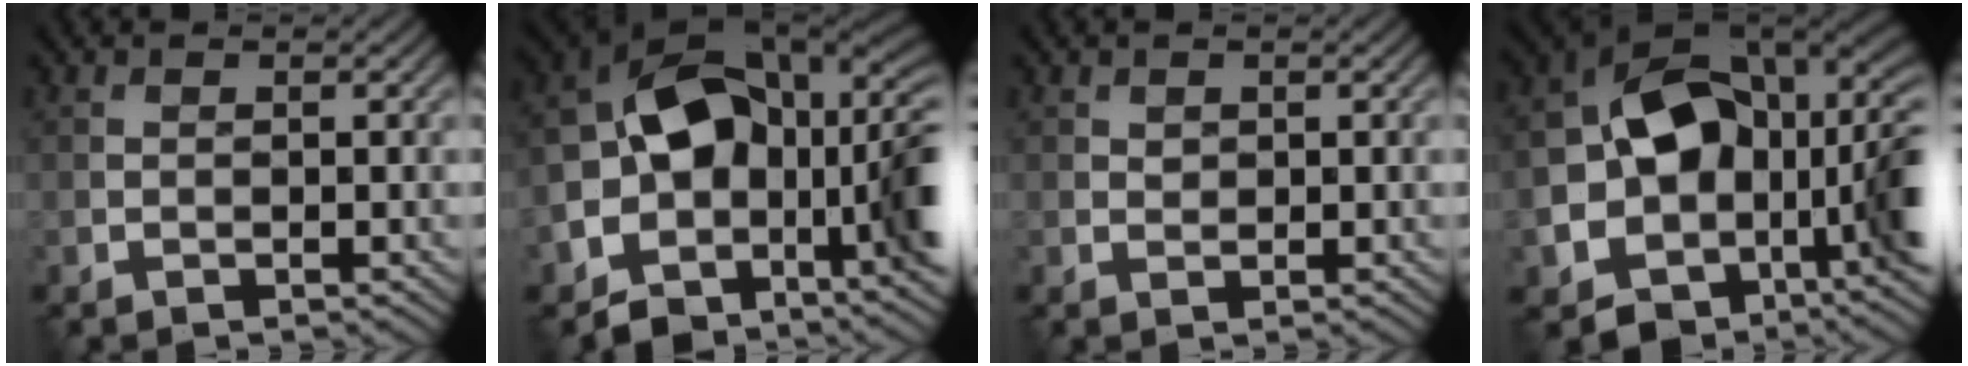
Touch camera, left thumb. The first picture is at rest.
{"total": 15.3, "force": [-3.9, 9.6, 11.3], "torque": [-0.184, -0.011, -0.067]}
{"total": 0.8, "force": [0.4, 0.6, 0.3], "torque": [-0.008, -0.004, 0.009]}
{"total": 17.1, "force": [-2.3, 12.1, 11.9], "torque": [-0.188, -0.020, -0.023]}